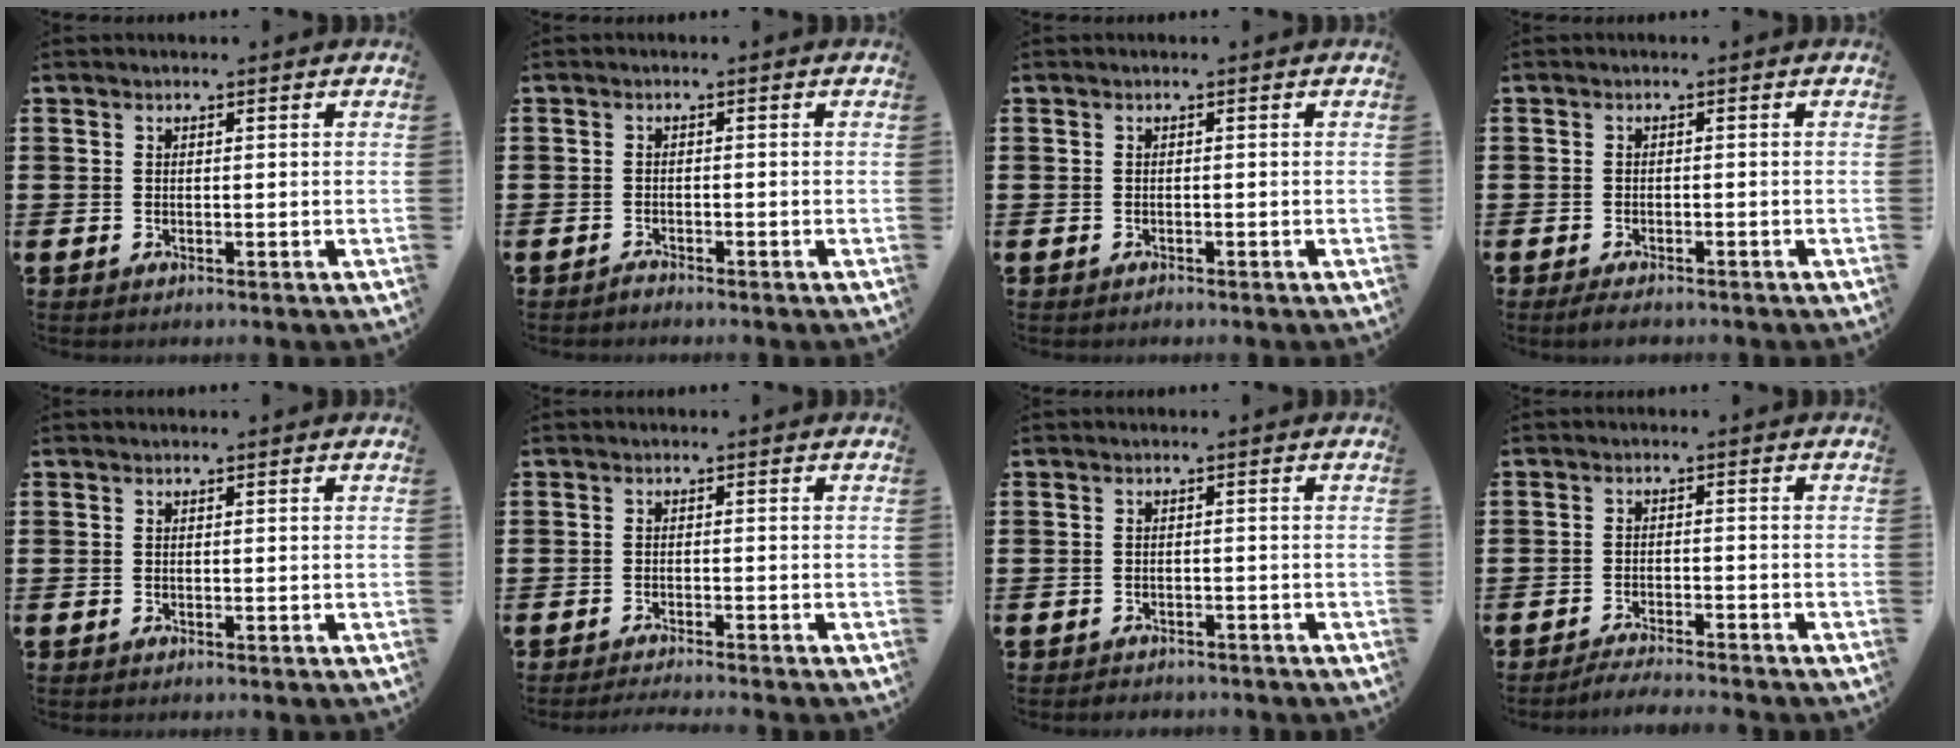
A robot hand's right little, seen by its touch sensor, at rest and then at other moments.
{"total": 0.8, "force": [-0.8, 0.1, 0.0], "torque": [-0.003, -0.002, -0.017]}
{"total": 0.0}
{"total": 1.3, "force": [-1.0, 0.3, 0.7], "torque": [-0.013, 0.001, -0.021]}
{"total": 0.0}
{"total": 1.1, "force": [-1.1, -0.2, 0.2], "torque": [-0.003, -0.001, -0.021]}
{"total": 1.0, "force": [-1.0, 0.1, -0.1], "torque": [-0.002, 0.003, -0.023]}
{"total": 2.3, "force": [-2.2, -0.2, 0.4], "torque": [-0.007, 0.003, -0.045]}